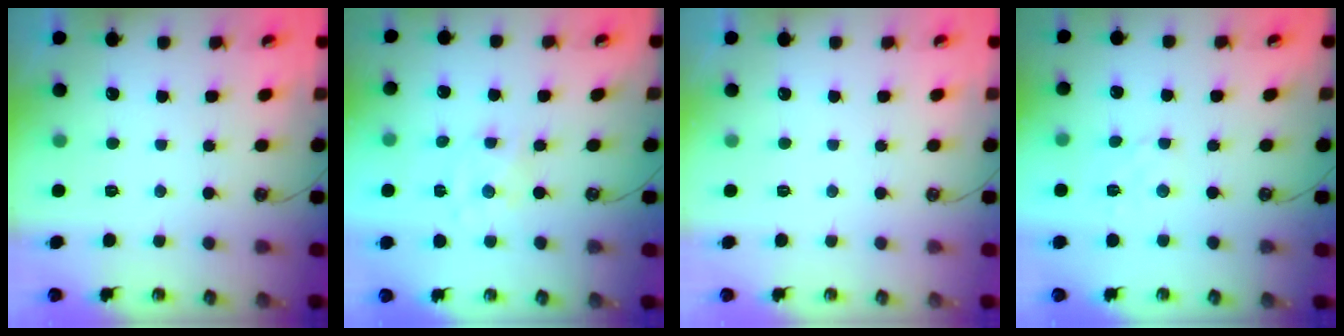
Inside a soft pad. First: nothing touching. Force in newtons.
{"total": 1.0, "press": 1.0, "slide": 0.2}
{"total": 0.0}
{"total": 2.1, "press": 2.0, "slide": 0.6}